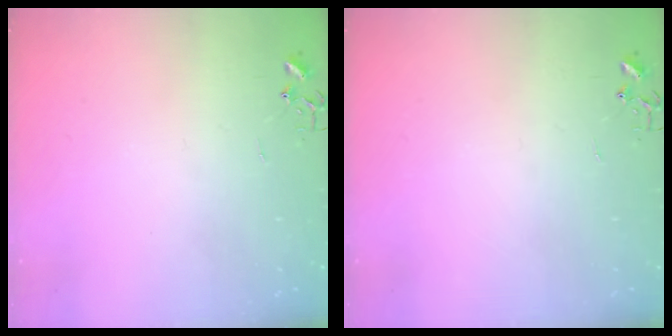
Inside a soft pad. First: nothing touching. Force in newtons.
{"total": 0.0}